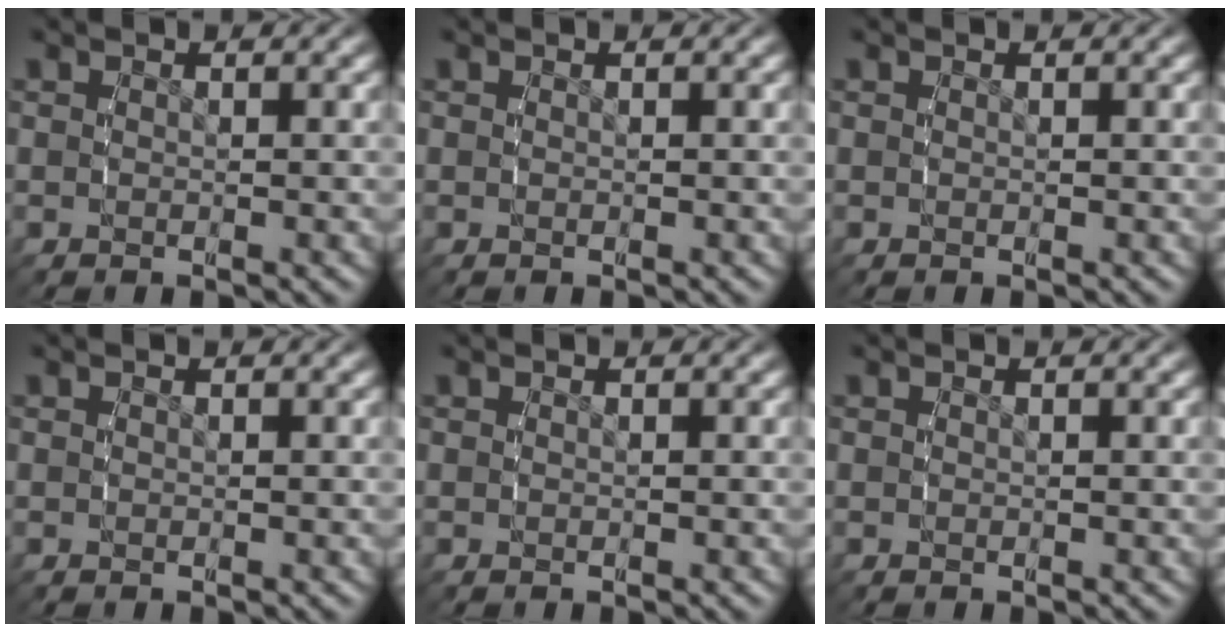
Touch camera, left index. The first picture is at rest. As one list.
[{"total": 0.0}, {"total": 0.0}, {"total": 0.0}, {"total": 0.0}, {"total": 0.0}]